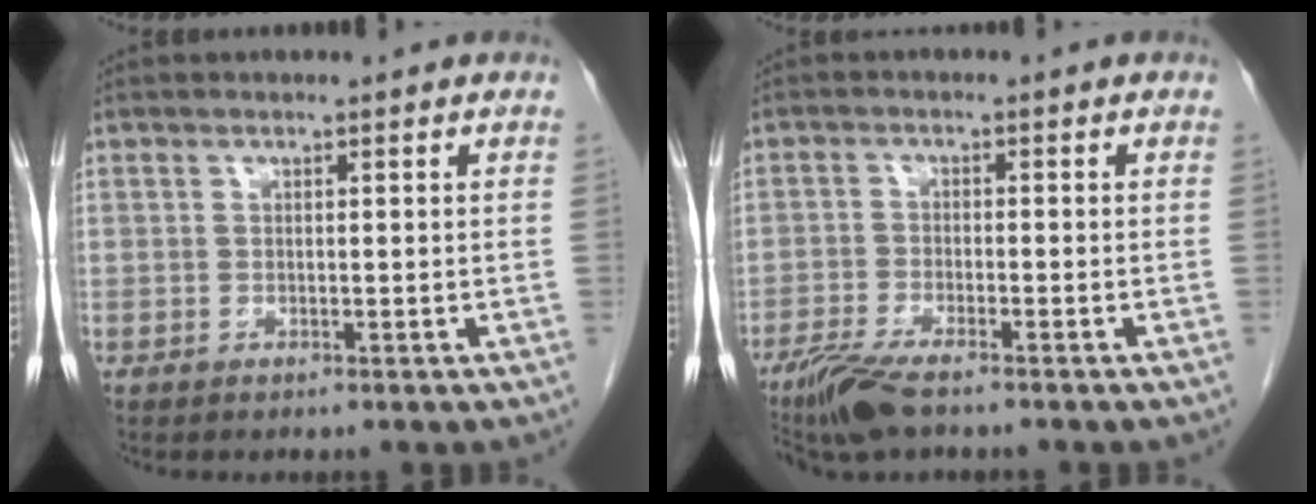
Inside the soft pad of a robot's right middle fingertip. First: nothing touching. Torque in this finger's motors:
{"motor_torque": [0.38, -0.25, 0.10, 0.04]}